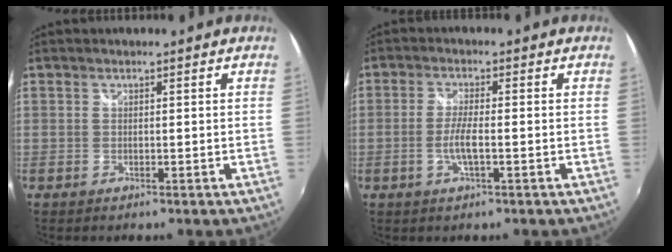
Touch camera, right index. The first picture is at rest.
{"total": 4.0, "force": [-1.2, 0.4, 3.7], "torque": [-0.077, -0.003, -0.025]}